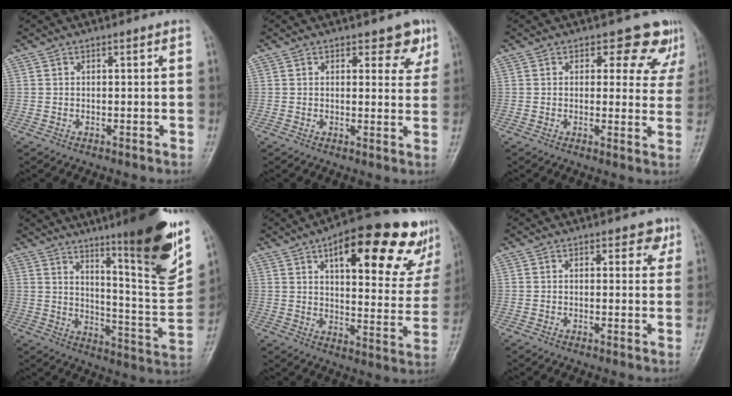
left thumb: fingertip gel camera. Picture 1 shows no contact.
{"total": 4.7, "force": [2.9, 2.6, 2.6], "torque": [0.001, -0.013, 0.031]}
{"total": 8.1, "force": [6.0, 4.7, 3.0], "torque": [0.011, -0.030, 0.051]}
{"total": 22.1, "force": [13.2, 2.8, 17.5], "torque": [-0.217, -0.071, 0.202]}
{"total": 26.0, "force": [14.3, 9.6, 19.5], "torque": [-0.222, -0.026, 0.196]}
{"total": 3.2, "force": [1.8, 2.0, 1.8], "torque": [0.004, -0.006, 0.017]}